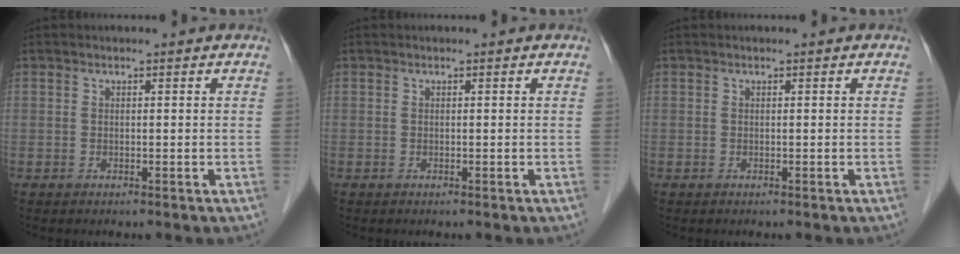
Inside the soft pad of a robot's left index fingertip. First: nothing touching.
{"total": 0.0}
{"total": 0.0}